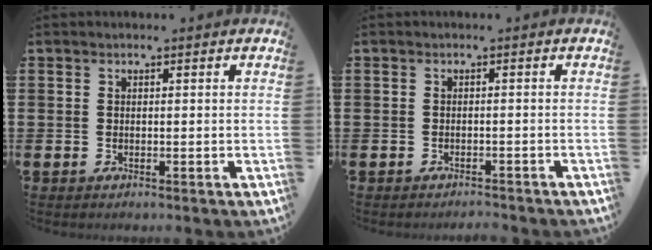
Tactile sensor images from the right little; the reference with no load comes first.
{"total": 1.0, "force": [-1.0, 0.0, 0.0], "torque": [-0.003, 0.001, -0.021]}